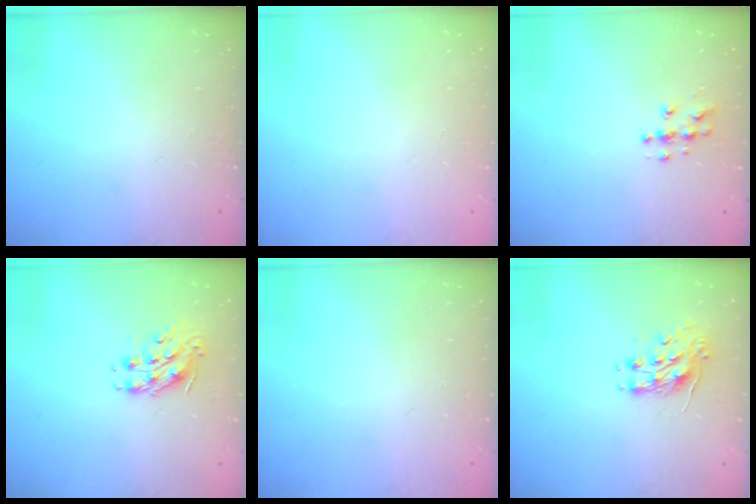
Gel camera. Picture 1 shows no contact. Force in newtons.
{"total": 0.0}
{"total": 5.0, "press": 5.0, "slide": 0.2}
{"total": 9.0, "press": 9.0, "slide": 0.1}
{"total": 0.0}
{"total": 8.4, "press": 8.3, "slide": 0.4}